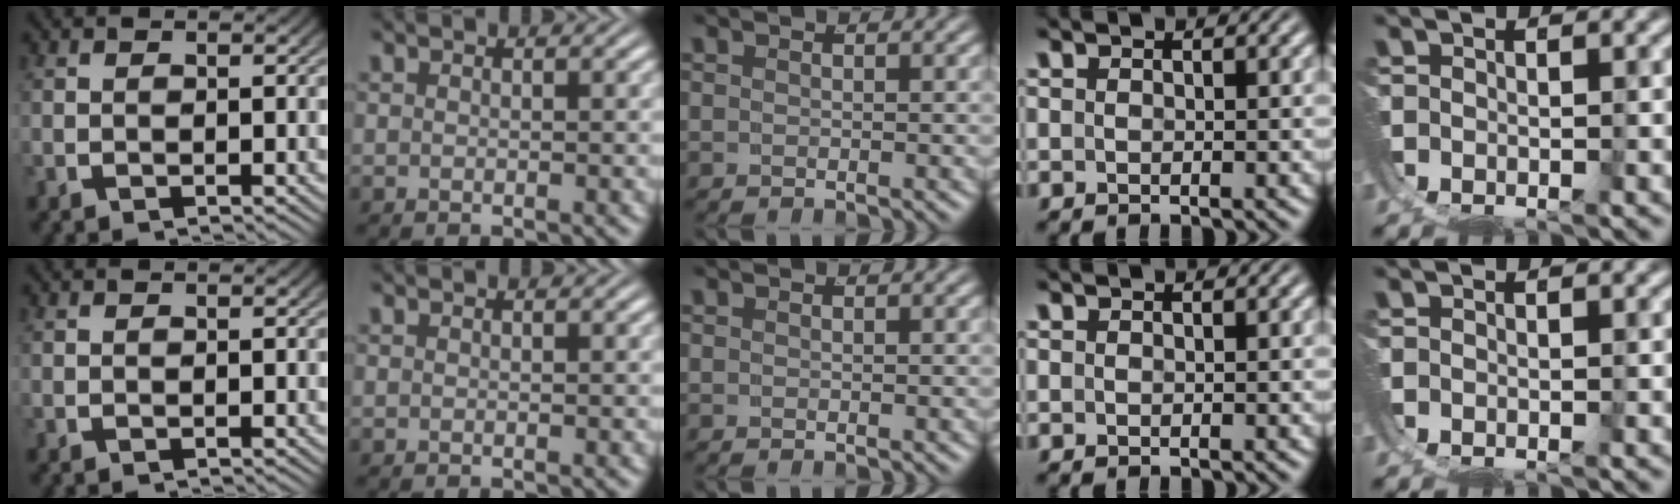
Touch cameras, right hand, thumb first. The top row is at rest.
{}